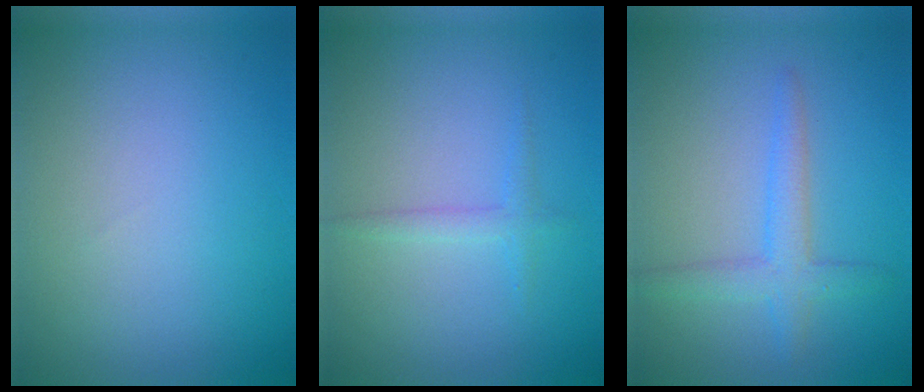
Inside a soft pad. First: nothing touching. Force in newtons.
{"total": 1.3, "press": 1.3, "slide": 0.1}
{"total": 2.8, "press": 2.8, "slide": 0.1}